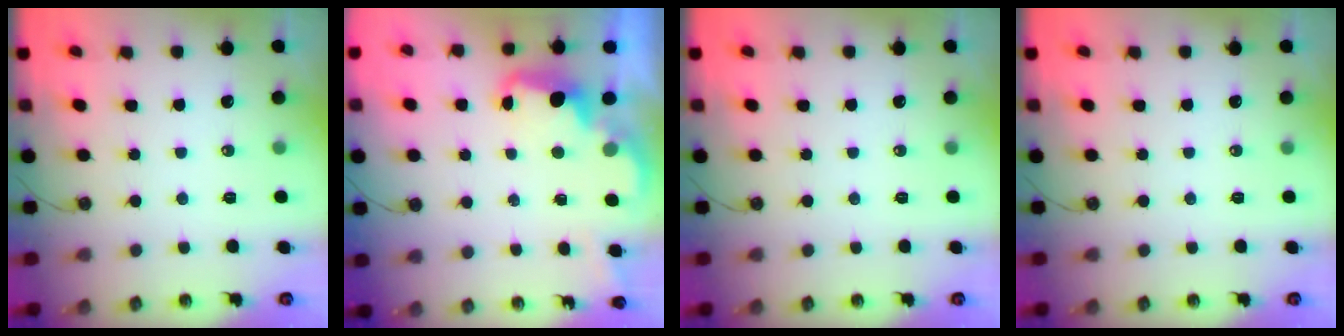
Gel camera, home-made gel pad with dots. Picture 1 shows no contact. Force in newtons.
{"total": 2.6, "press": 2.6, "slide": 0.6}
{"total": 0.0}
{"total": 0.0}